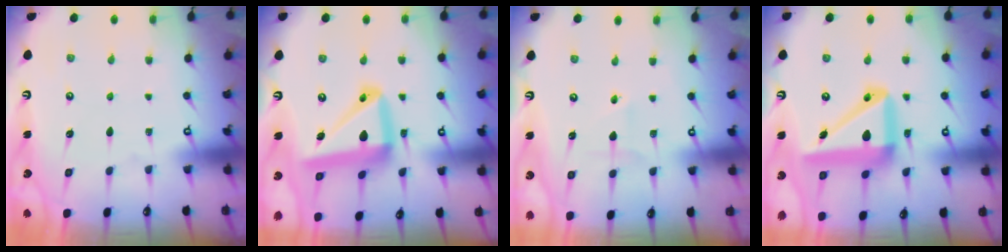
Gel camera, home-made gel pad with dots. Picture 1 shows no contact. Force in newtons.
{"total": 16.1, "press": 16.0, "slide": 1.8}
{"total": 1.5, "press": 1.4, "slide": 0.5}
{"total": 17.4, "press": 17.2, "slide": 2.5}